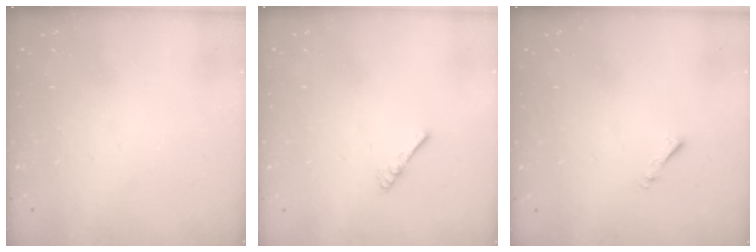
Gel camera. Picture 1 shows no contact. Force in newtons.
{"total": 2.4, "press": 2.4, "slide": 0.5}
{"total": 0.8, "press": 0.7, "slide": 0.3}